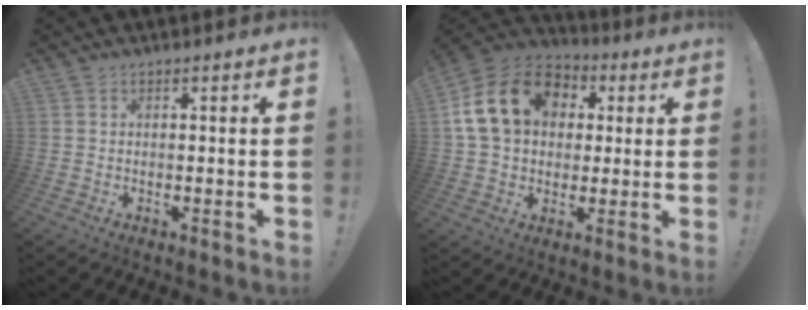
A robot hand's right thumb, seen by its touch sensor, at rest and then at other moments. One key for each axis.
{"total": 19.3, "fx": 5.1, "fy": 14.7, "fz": 11.4, "tx": -0.189, "ty": 0.000, "tz": 0.102}